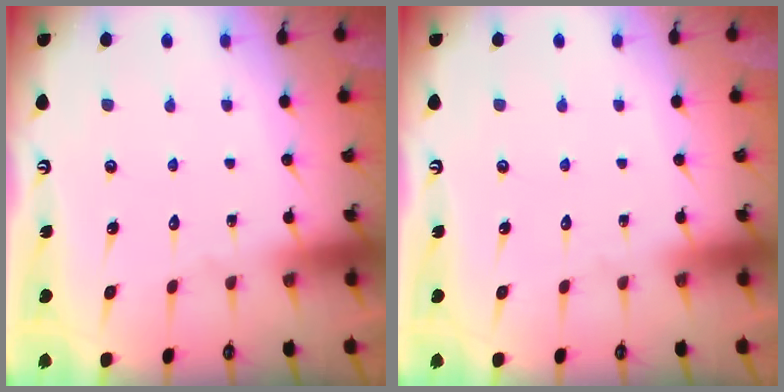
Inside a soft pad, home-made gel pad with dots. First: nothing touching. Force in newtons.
{"total": 0.0}